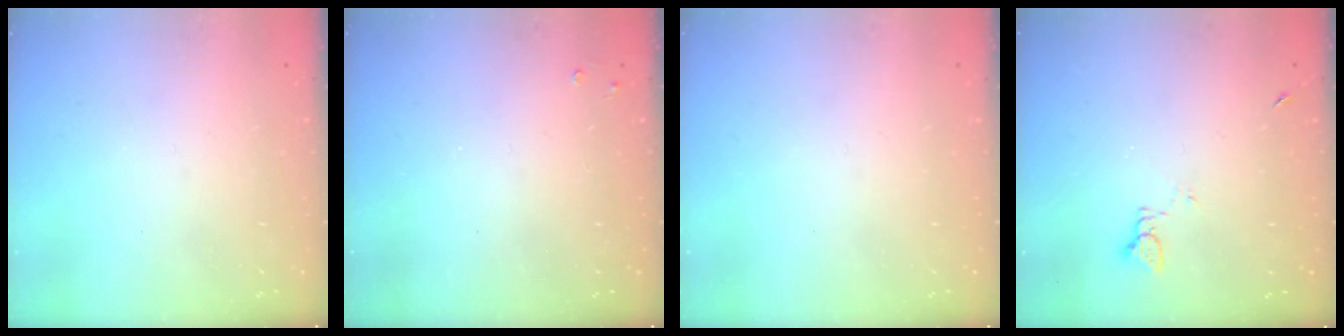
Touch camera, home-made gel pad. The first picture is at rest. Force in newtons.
{"total": 1.9, "press": 1.8, "slide": 0.4}
{"total": 0.0}
{"total": 2.0, "press": 2.0, "slide": 0.3}